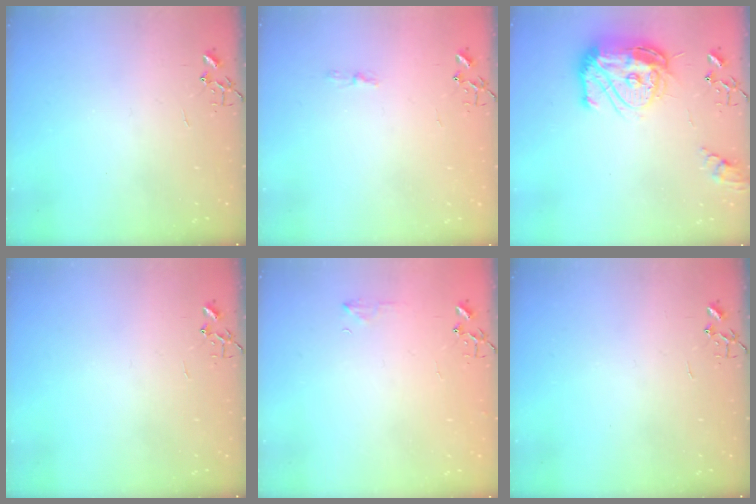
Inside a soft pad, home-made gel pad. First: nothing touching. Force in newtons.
{"total": 3.2, "press": 3.2, "slide": 0.5}
{"total": 18.0, "press": 17.9, "slide": 1.6}
{"total": 0.0}
{"total": 6.4, "press": 6.3, "slide": 0.7}
{"total": 0.0}